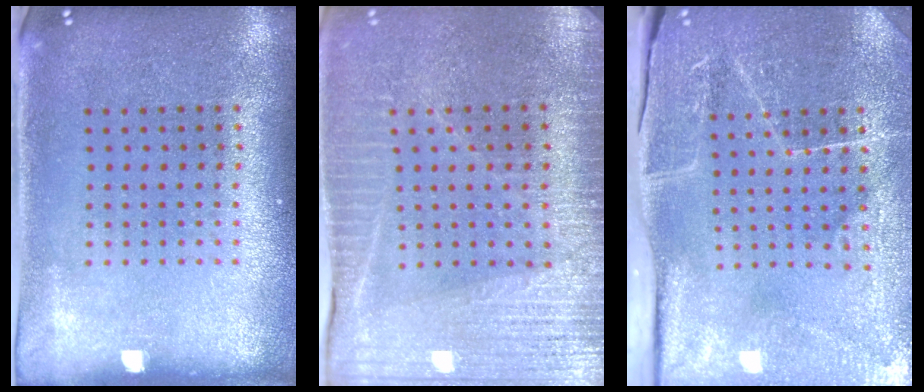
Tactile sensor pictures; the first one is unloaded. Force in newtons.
{"total": 3.6, "press": 3.4, "slide": 1.1}
{"total": 3.9, "press": 3.8, "slide": 0.7}